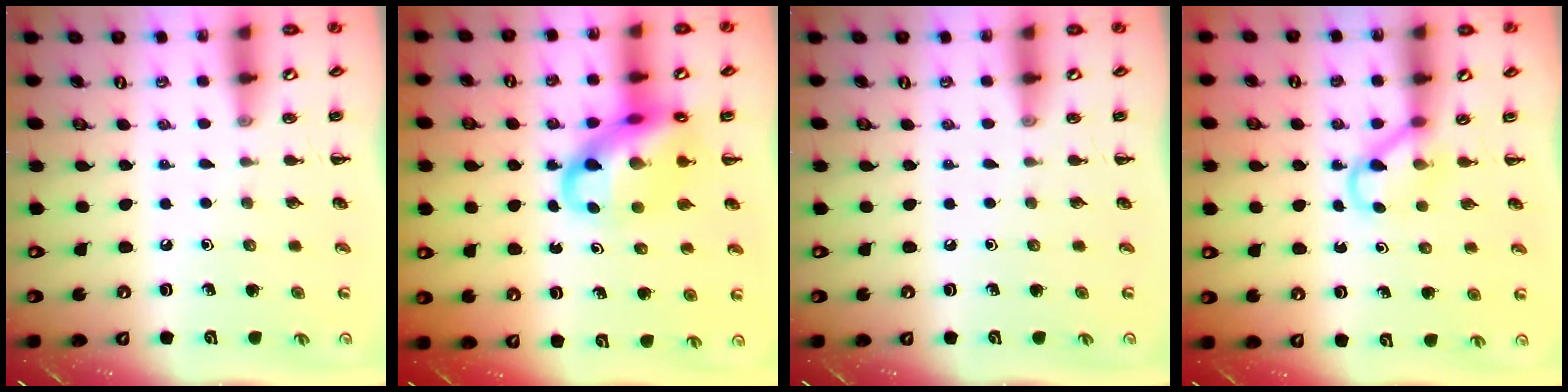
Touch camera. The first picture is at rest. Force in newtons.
{"total": 14.7, "press": 14.2, "slide": 3.8}
{"total": 0.0}
{"total": 2.9, "press": 2.8, "slide": 0.9}